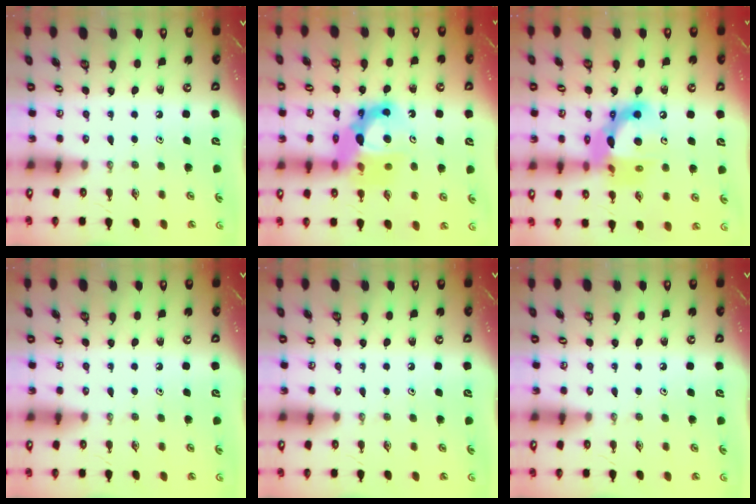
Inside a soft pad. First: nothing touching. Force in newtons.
{"total": 15.1, "press": 15.0, "slide": 1.8}
{"total": 16.5, "press": 16.5, "slide": 1.5}
{"total": 0.0}
{"total": 0.0}
{"total": 0.0}